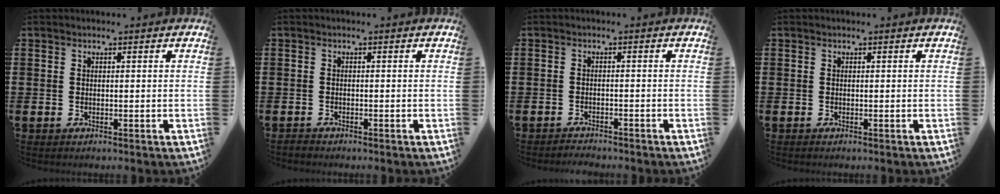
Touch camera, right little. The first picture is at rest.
{"total": 0.5, "force": [-0.5, 0.2, 0.1], "torque": [-0.003, 0.000, -0.011]}
{"total": 1.4, "force": [-1.3, 0.0, -0.2], "torque": [-0.001, 0.004, -0.030]}
{"total": 0.0}